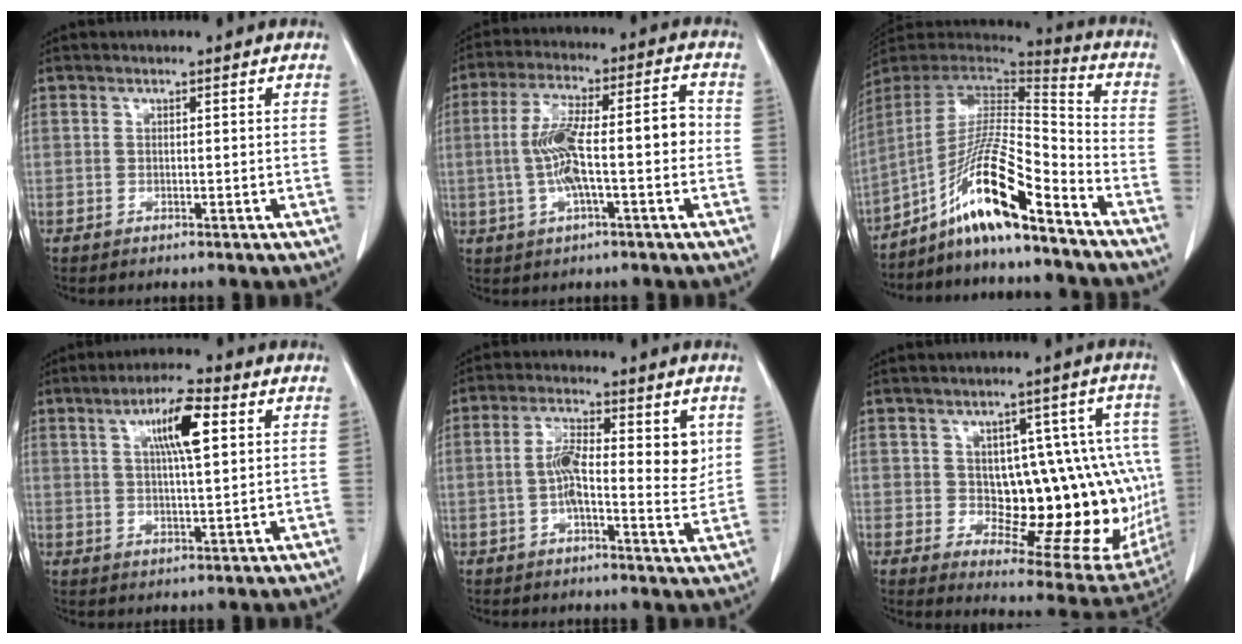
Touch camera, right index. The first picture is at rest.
{"total": 11.9, "force": [-1.2, 2.5, 11.5], "torque": [-0.207, 0.032, -0.019]}
{"total": 15.7, "force": [-10.4, 0.9, 11.8], "torque": [-0.216, 0.007, -0.188]}
{"total": 8.0, "force": [2.8, 1.1, 7.3], "torque": [-0.130, 0.009, 0.047]}
{"total": 9.2, "force": [1.2, 3.0, 8.7], "torque": [-0.143, 0.007, 0.011]}
{"total": 17.2, "force": [-0.1, 7.5, 15.5], "torque": [-0.159, 0.020, 0.016]}